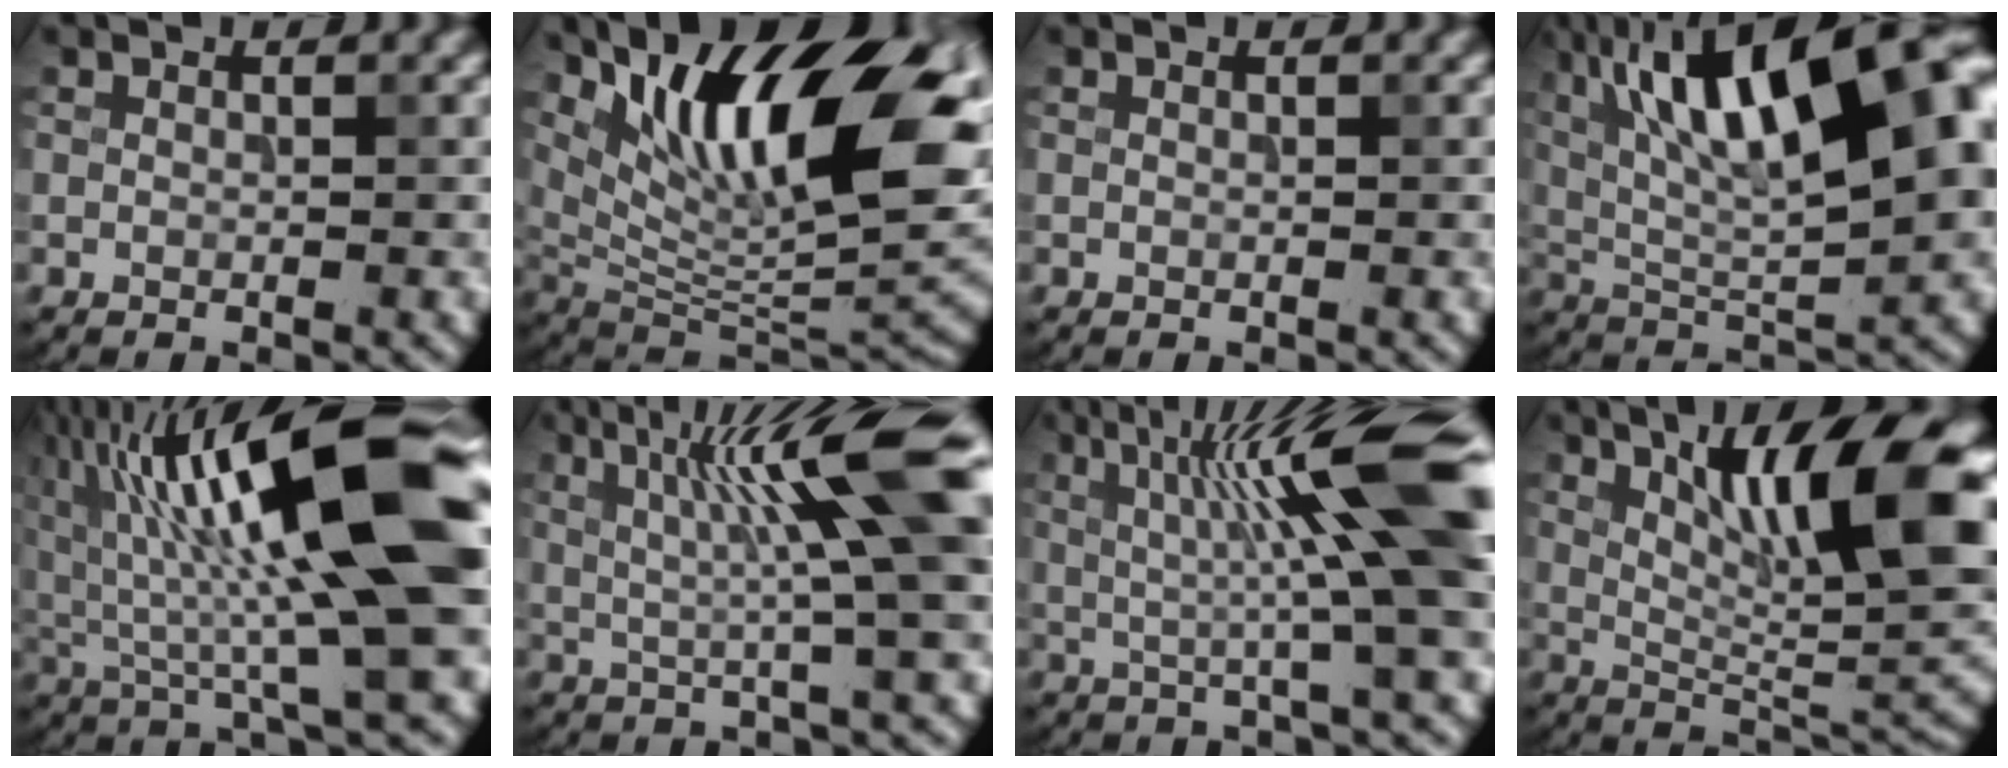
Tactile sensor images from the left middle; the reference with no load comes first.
{"total": 15.9, "force": [6.3, 6.2, 13.2], "torque": [-0.212, 0.006, 0.108]}
{"total": 0.0}
{"total": 16.0, "force": [5.6, 5.4, 14.0], "torque": [-0.223, 0.026, 0.083]}
{"total": 16.1, "force": [2.9, 3.2, 15.5], "torque": [-0.242, 0.027, 0.036]}
{"total": 10.8, "force": [2.7, 1.2, 10.4], "torque": [-0.155, 0.008, 0.042]}
{"total": 11.7, "force": [2.1, 1.2, 11.4], "torque": [-0.173, 0.010, 0.035]}
{"total": 14.1, "force": [5.1, 3.6, 12.7], "torque": [-0.179, 0.008, 0.082]}